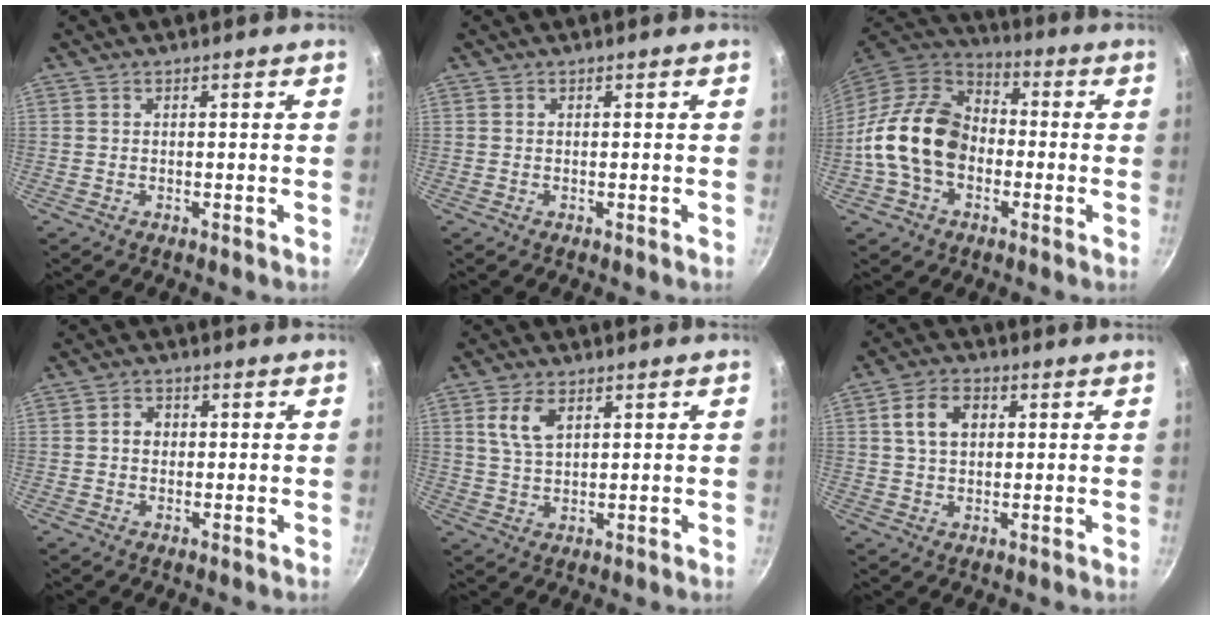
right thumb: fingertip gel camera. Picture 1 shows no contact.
{"total": 0.0}
{"total": 16.9, "force": [-2.4, 12.5, 11.2], "torque": [-0.169, 0.037, -0.058]}
{"total": 2.8, "force": [0.2, 2.4, 1.4], "torque": [-0.010, 0.006, 0.000]}
{"total": 5.8, "force": [2.5, 3.2, 4.2], "torque": [-0.074, -0.006, 0.052]}
{"total": 7.1, "force": [1.8, 5.0, 4.8], "torque": [-0.068, 0.007, 0.027]}